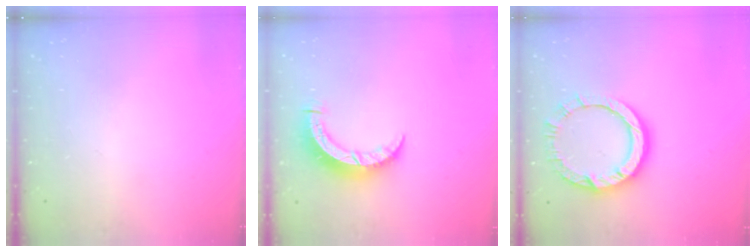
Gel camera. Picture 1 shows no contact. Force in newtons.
{"total": 6.3, "press": 6.3, "slide": 0.6}
{"total": 11.6, "press": 11.6, "slide": 0.8}